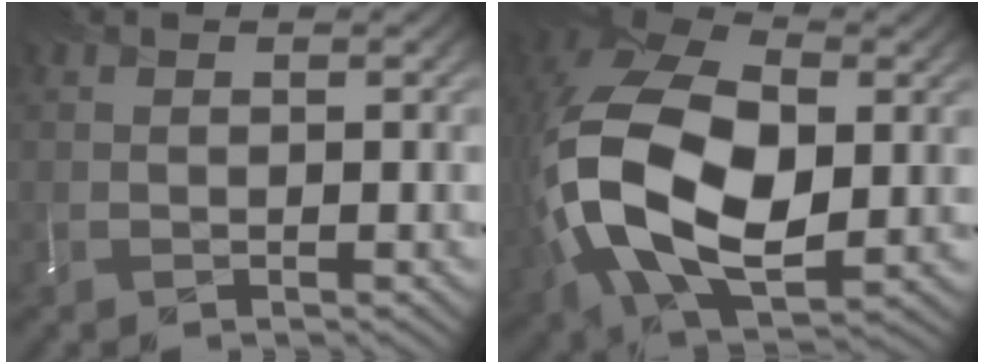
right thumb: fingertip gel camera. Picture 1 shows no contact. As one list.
[{"total": 17.2, "force": [-1.8, 10.6, 13.5], "torque": [-0.316, -0.015, -0.037]}]